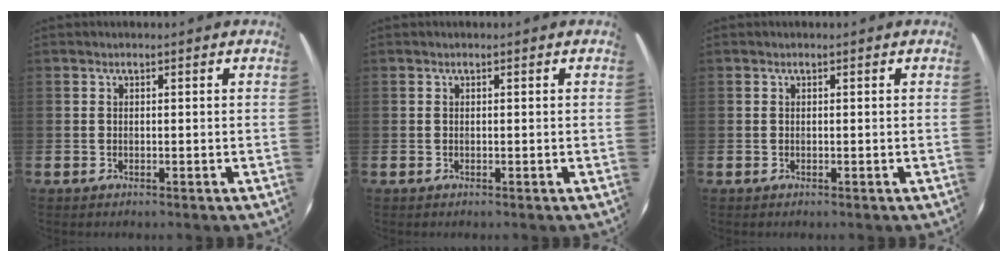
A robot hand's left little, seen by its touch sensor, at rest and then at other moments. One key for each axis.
{"total": 0.0}
{"total": 0.0}